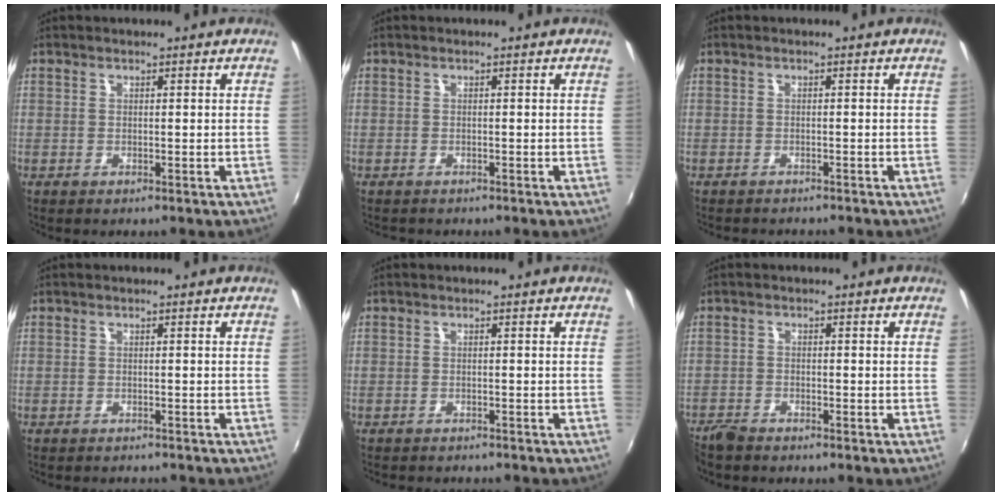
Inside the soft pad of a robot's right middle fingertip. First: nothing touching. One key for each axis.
{"total": 1.1, "fx": -1.0, "fy": 0.4, "fz": 0.1, "tx": -0.007, "ty": -0.005, "tz": -0.016}
{"total": 2.7, "fx": -2.6, "fy": 0.6, "fz": 0.7, "tx": -0.021, "ty": -0.014, "tz": -0.040}
{"total": 2.5, "fx": -2.3, "fy": 0.6, "fz": 0.6, "tx": -0.017, "ty": -0.013, "tz": -0.035}
{"total": 3.2, "fx": -3.0, "fy": 0.7, "fz": 0.8, "tx": -0.025, "ty": -0.014, "tz": -0.046}
{"total": 3.1, "fx": -2.9, "fy": 0.8, "fz": 0.8, "tx": -0.028, "ty": -0.010, "tz": -0.060}